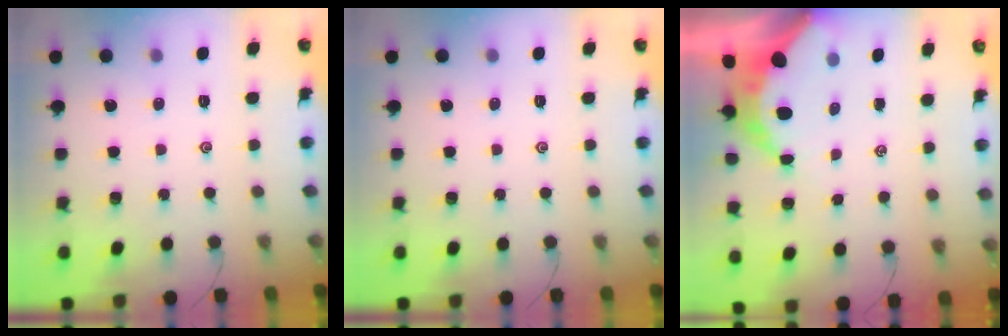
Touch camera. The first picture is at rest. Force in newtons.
{"total": 0.0}
{"total": 7.6, "press": 7.6, "slide": 0.8}